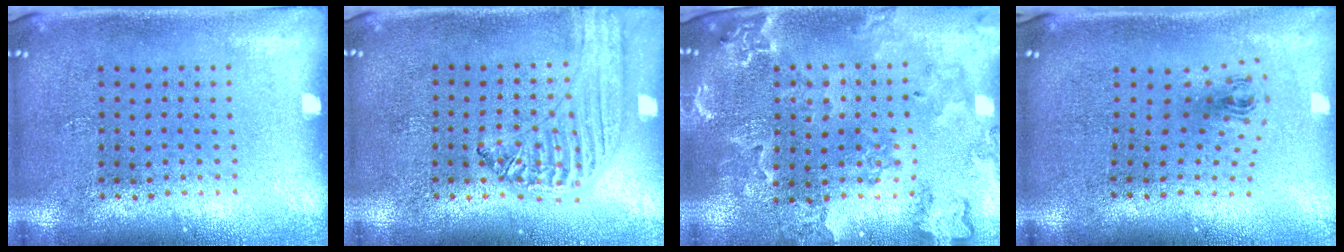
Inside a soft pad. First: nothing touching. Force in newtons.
{"total": 1.2, "press": 1.2, "slide": 0.1}
{"total": 1.9, "press": 1.9, "slide": 0.3}
{"total": 0.8, "press": 0.4, "slide": 0.8}